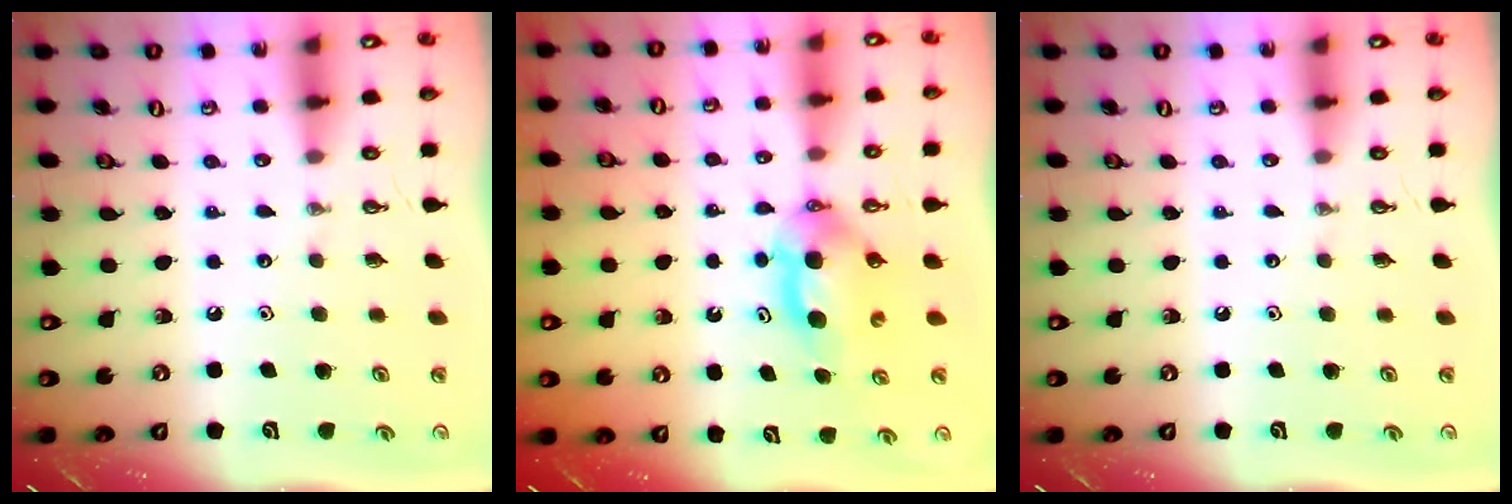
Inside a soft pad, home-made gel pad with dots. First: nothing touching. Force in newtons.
{"total": 7.1, "press": 5.1, "slide": 5.0}
{"total": 0.0}